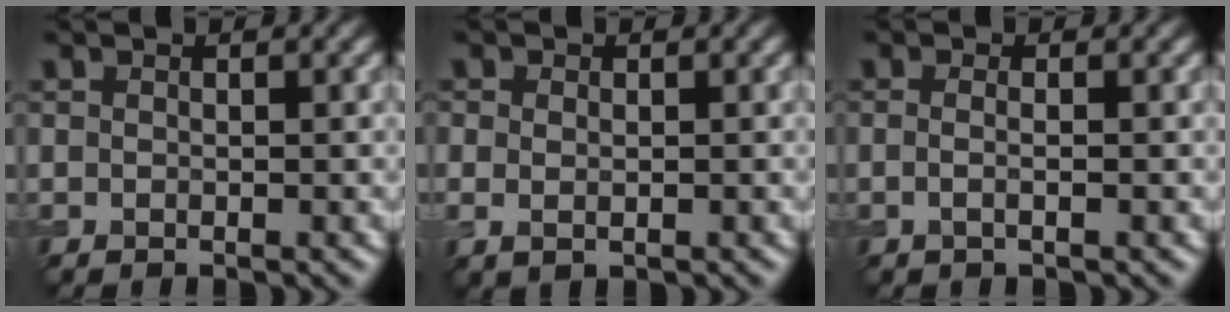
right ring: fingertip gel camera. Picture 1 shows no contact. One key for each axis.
{"total": 1.2, "fx": 0.0, "fy": 0.7, "fz": 0.9, "tx": -0.020, "ty": -0.002, "tz": 0.001}
{"total": 1.4, "fx": -0.1, "fy": 0.6, "fz": 1.3, "tx": -0.013, "ty": -0.013, "tz": -0.014}